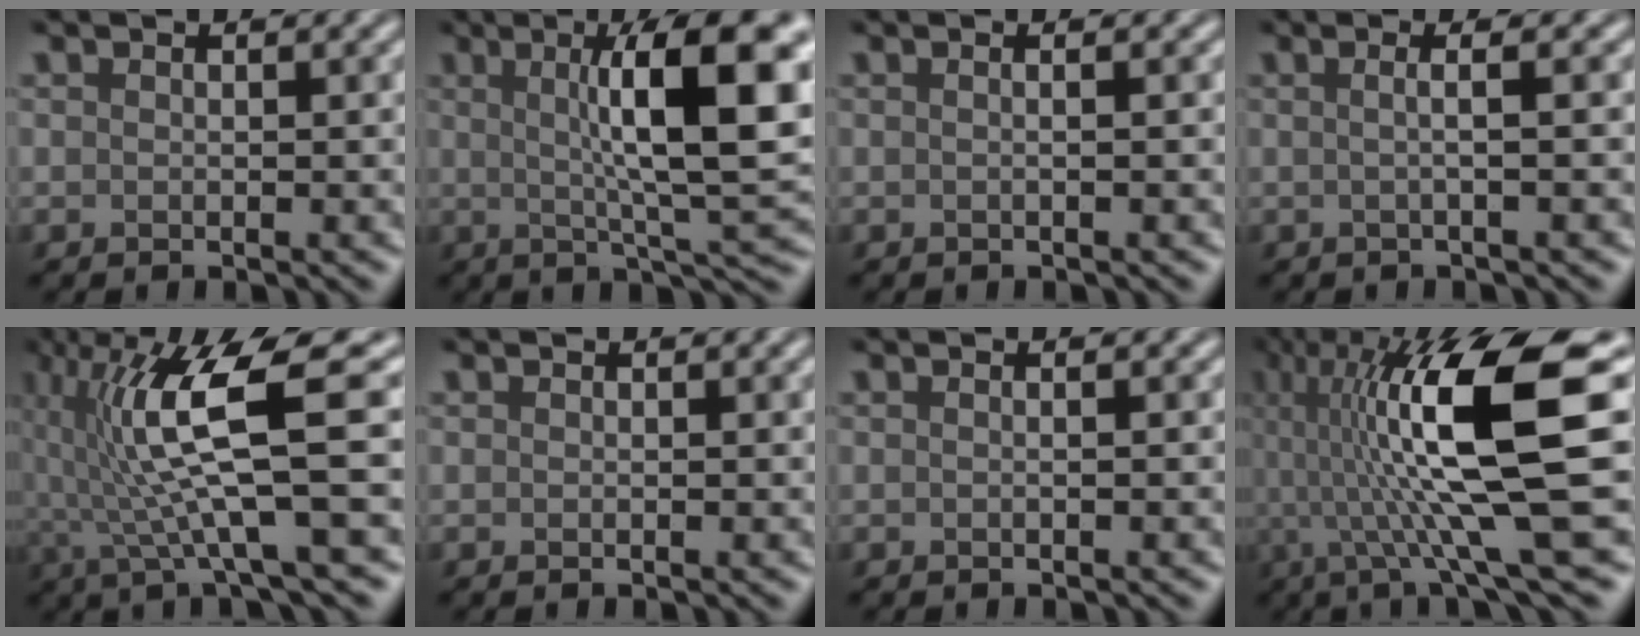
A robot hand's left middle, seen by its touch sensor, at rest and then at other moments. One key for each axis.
{"total": 11.0, "fx": 2.2, "fy": 2.1, "fz": 10.6, "tx": -0.131, "ty": 0.010, "tz": 0.035}
{"total": 1.9, "fx": 0.5, "fy": 1.0, "fz": 1.5, "tx": -0.001, "ty": 0.004, "tz": -0.020}
{"total": 2.3, "fx": 0.2, "fy": 0.8, "fz": 2.1, "tx": -0.021, "ty": 0.002, "tz": -0.015}
{"total": 8.9, "fx": 0.9, "fy": 1.6, "fz": 8.7, "tx": -0.161, "ty": 0.001, "tz": 0.027}
{"total": 0.0}
{"total": 1.3, "fx": 0.3, "fy": 0.7, "fz": 1.0, "tx": 0.002, "ty": -0.003, "tz": -0.013}
{"total": 13.5, "fx": 1.4, "fy": 2.8, "fz": 13.1, "tx": -0.232, "ty": 0.008, "tz": 0.035}